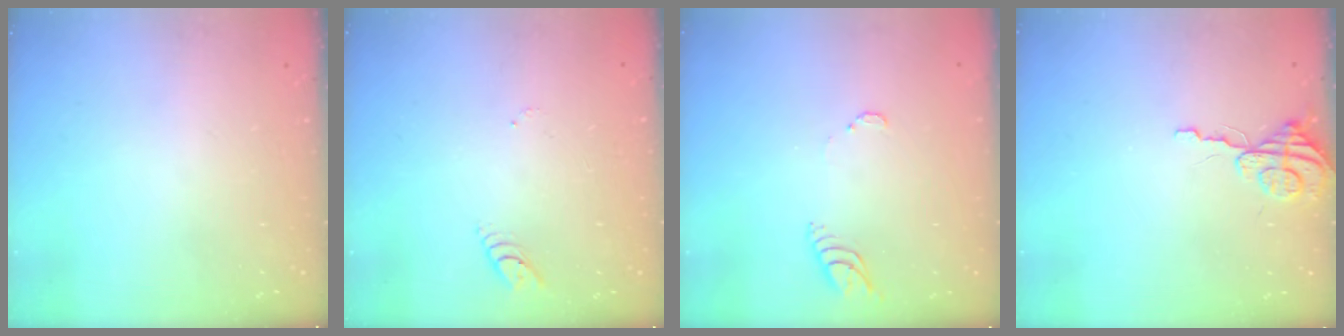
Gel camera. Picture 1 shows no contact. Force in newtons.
{"total": 2.9, "press": 2.8, "slide": 0.4}
{"total": 3.9, "press": 3.9, "slide": 0.3}
{"total": 4.1, "press": 4.1, "slide": 0.3}